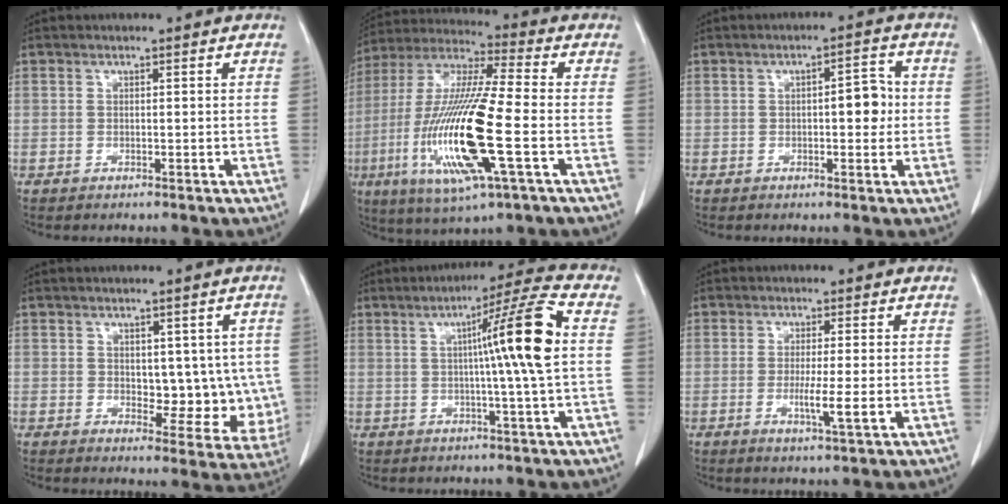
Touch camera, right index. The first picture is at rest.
{"total": 19.8, "force": [-4.6, 1.6, 19.2], "torque": [-0.402, -0.020, -0.084]}
{"total": 4.2, "force": [-0.1, 1.6, 3.9], "torque": [-0.051, 0.010, -0.002]}
{"total": 8.2, "force": [0.6, 4.8, 6.7], "torque": [-0.054, 0.000, 0.020]}
{"total": 11.1, "force": [1.2, -2.1, 10.8], "torque": [-0.161, 0.007, 0.017]}
{"total": 4.1, "force": [-0.7, -0.3, 4.0], "torque": [-0.067, -0.011, -0.012]}